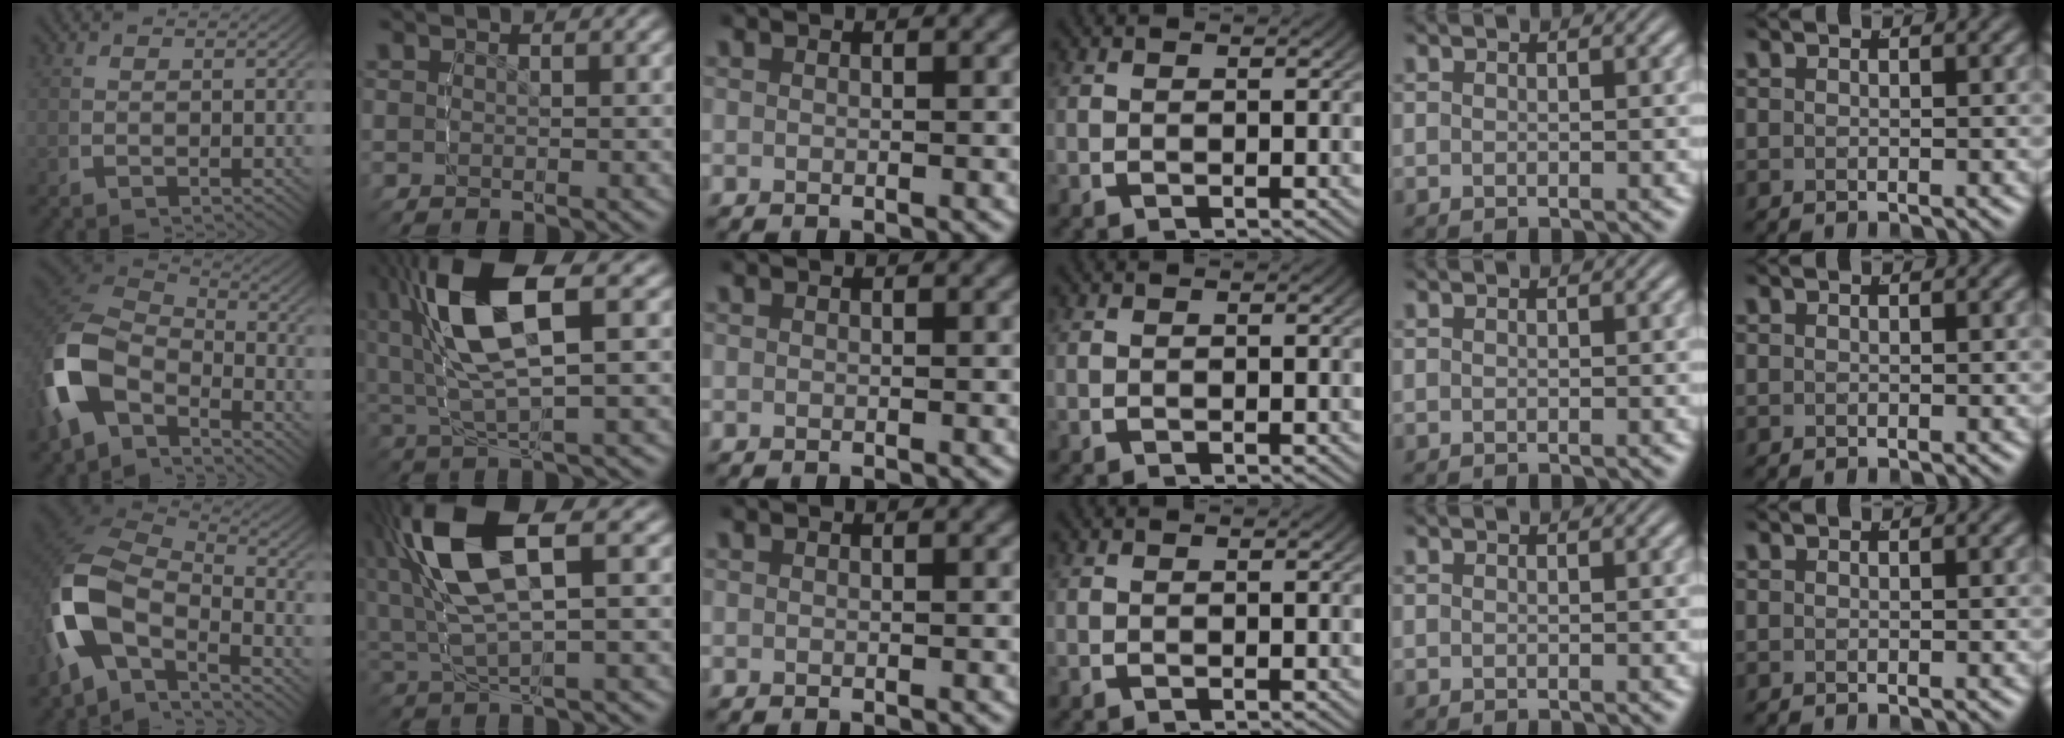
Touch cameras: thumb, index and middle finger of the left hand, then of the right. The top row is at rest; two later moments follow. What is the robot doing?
{"motion": "lift_and_place", "object": "markers"}